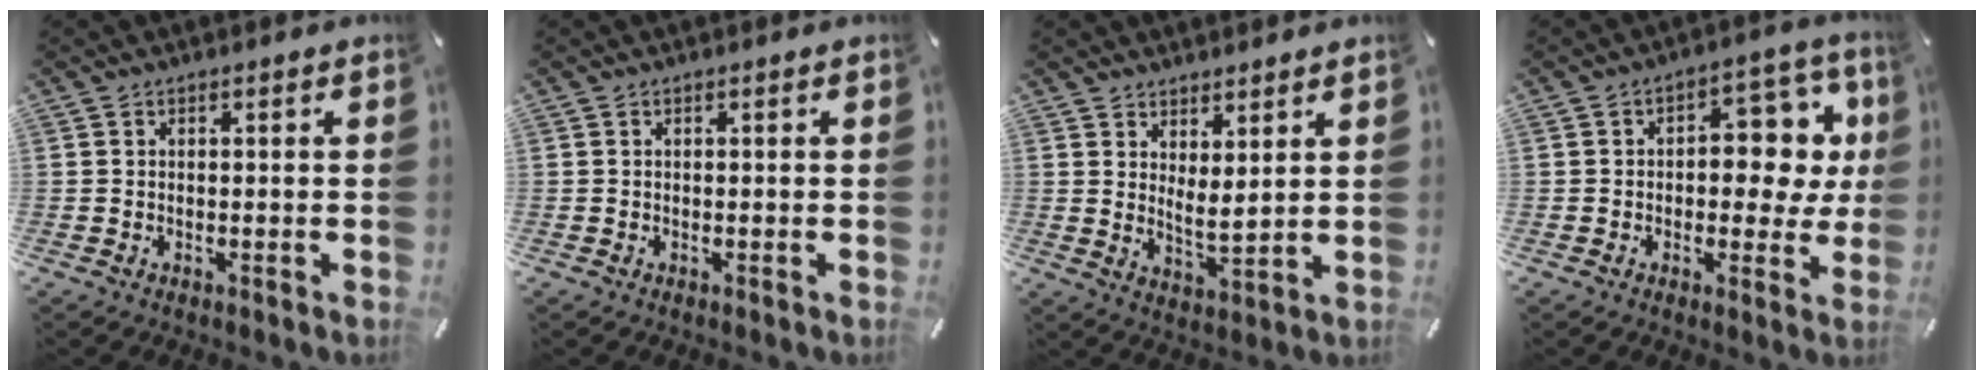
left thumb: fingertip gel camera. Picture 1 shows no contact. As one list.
[{"total": 0.0}, {"total": 4.2, "force": [4.0, 0.7, 0.9], "torque": [-0.023, -0.027, 0.074]}, {"total": 11.7, "force": [2.2, 7.1, 9.0], "torque": [-0.101, -0.023, 0.035]}]